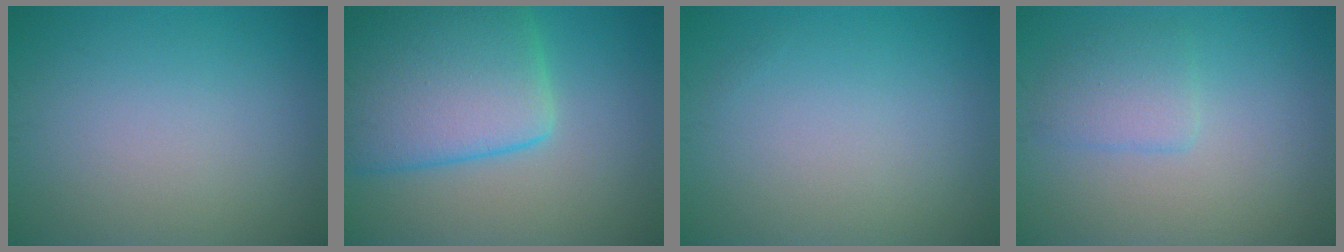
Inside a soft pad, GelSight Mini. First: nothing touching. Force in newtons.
{"total": 10.4, "press": 10.4, "slide": 0.4}
{"total": 0.0}
{"total": 2.4, "press": 2.4, "slide": 0.2}